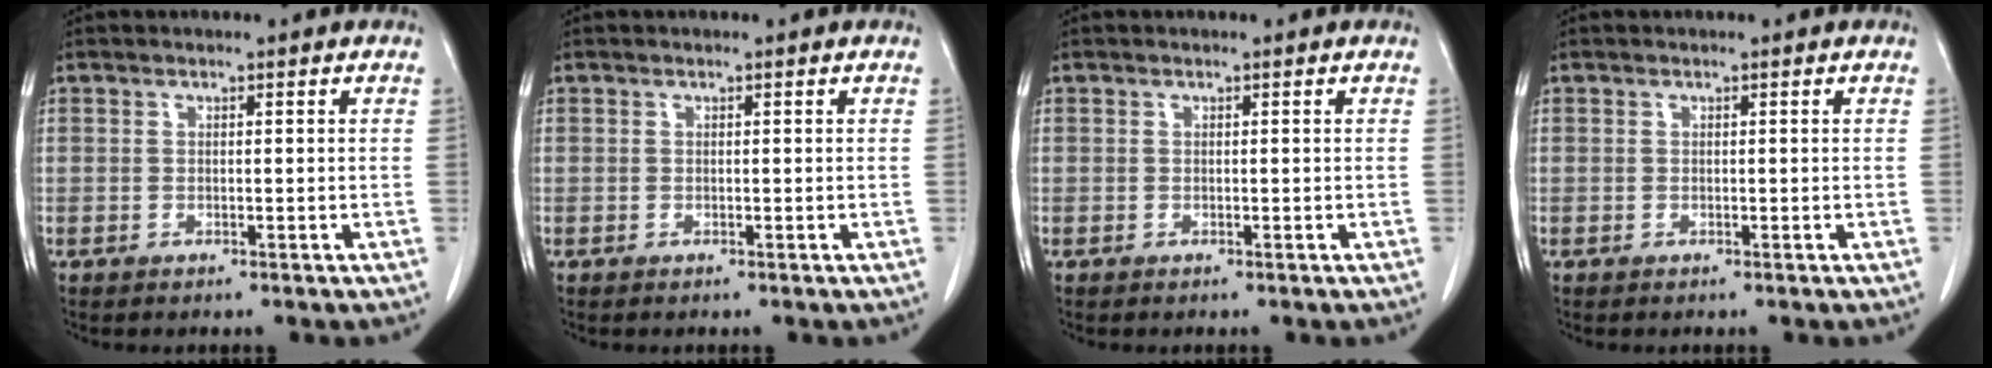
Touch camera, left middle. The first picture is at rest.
{"total": 0.0}
{"total": 0.0}
{"total": 0.0}